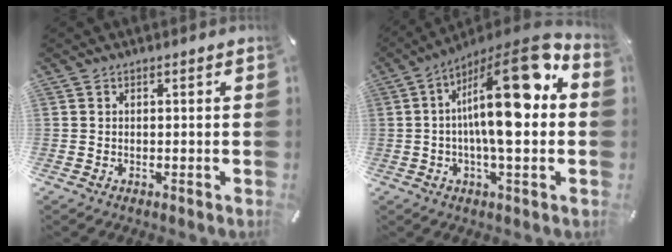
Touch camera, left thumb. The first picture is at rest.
{"total": 20.9, "force": [3.7, 5.9, 19.7], "torque": [-0.323, -0.028, 0.053]}